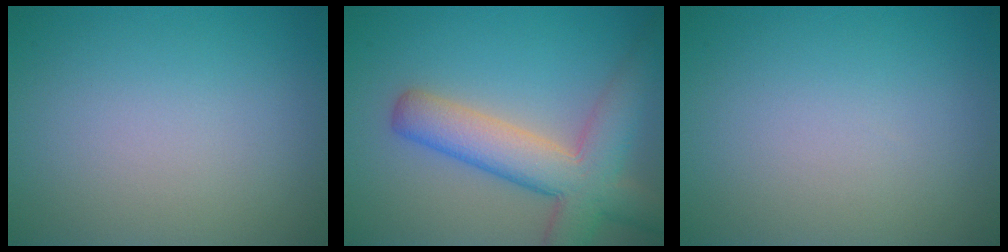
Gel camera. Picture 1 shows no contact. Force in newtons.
{"total": 7.5, "press": 7.5, "slide": 0.3}
{"total": 0.0}